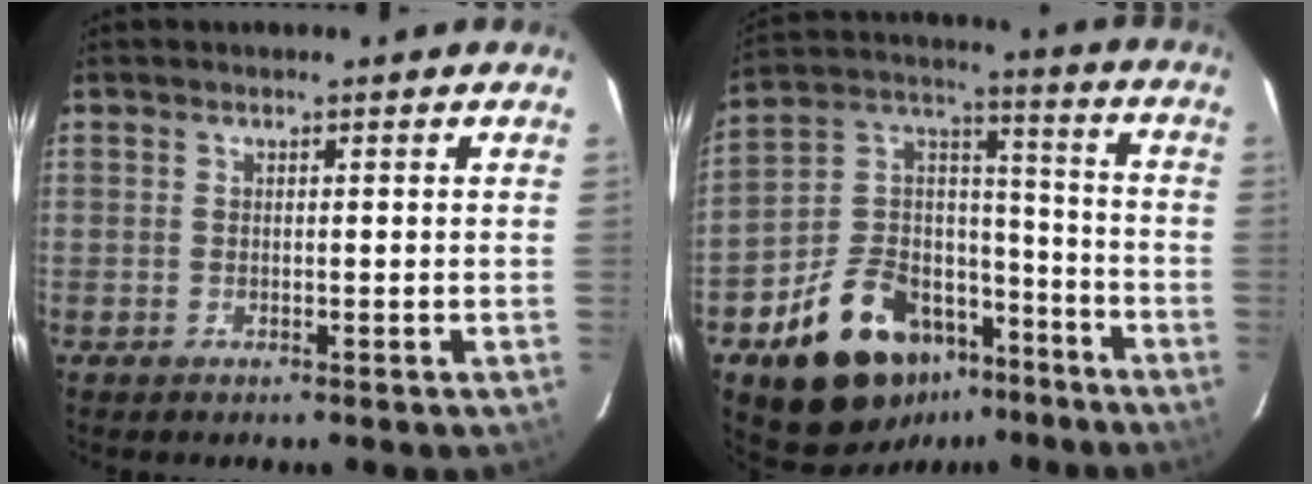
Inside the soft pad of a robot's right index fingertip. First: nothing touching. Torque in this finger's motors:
{"motor_torque": [1.53, -0.61, 0.79, 0.15]}